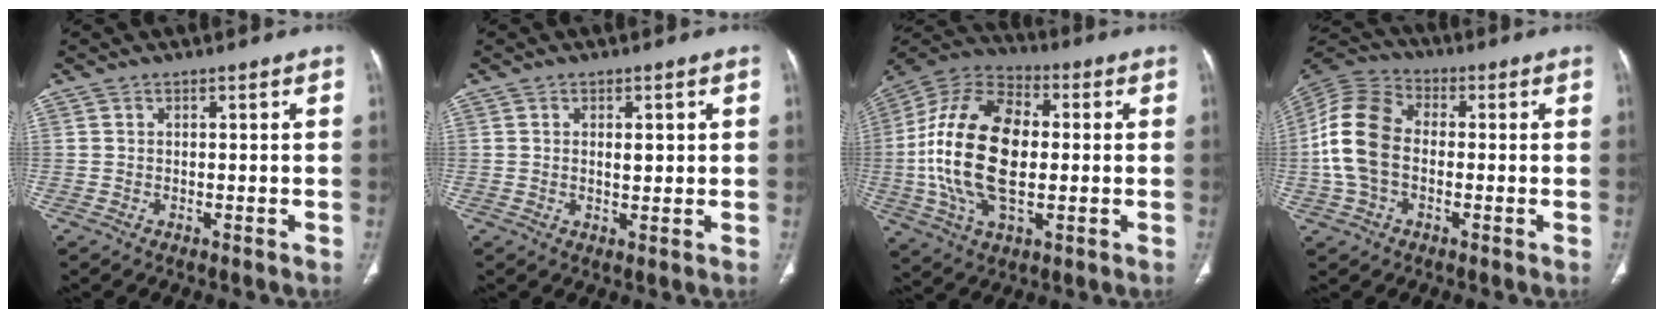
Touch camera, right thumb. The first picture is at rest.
{"total": 2.6, "force": [0.6, 1.3, 2.2], "torque": [-0.028, -0.004, 0.010]}
{"total": 21.9, "force": [-0.2, 12.4, 18.1], "torque": [-0.363, 0.012, -0.008]}
{"total": 12.9, "force": [-1.0, 8.9, 9.3], "torque": [-0.188, 0.033, -0.028]}